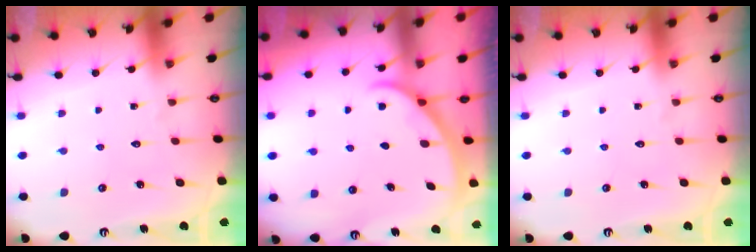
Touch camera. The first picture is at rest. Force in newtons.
{"total": 2.5, "press": 2.5, "slide": 0.2}
{"total": 0.0}